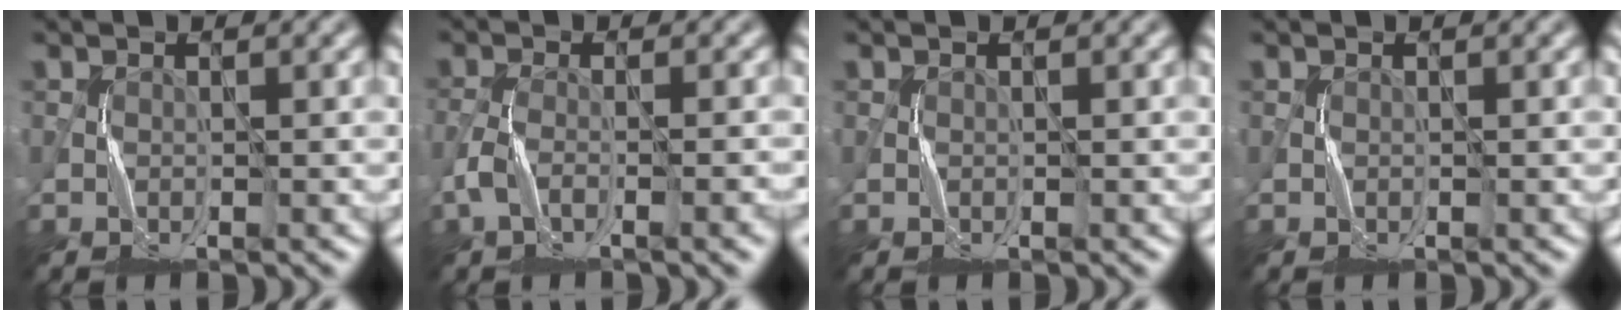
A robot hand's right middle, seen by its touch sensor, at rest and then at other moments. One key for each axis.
{"total": 3.6, "fx": -1.8, "fy": 1.2, "fz": 2.8, "tx": -0.063, "ty": -0.004, "tz": -0.039}
{"total": 0.0}
{"total": 0.0}